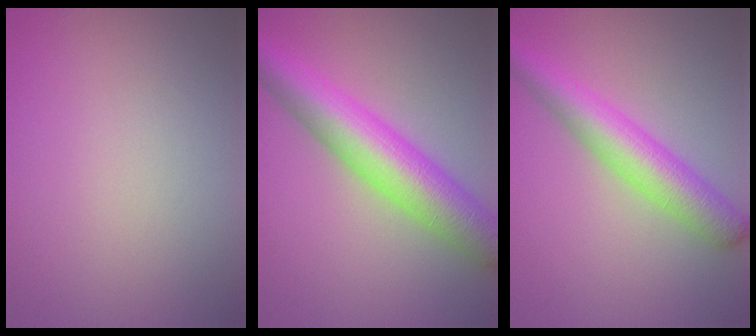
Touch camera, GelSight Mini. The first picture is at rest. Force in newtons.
{"total": 8.1, "press": 8.1, "slide": 0.2}
{"total": 5.4, "press": 5.4, "slide": 0.1}